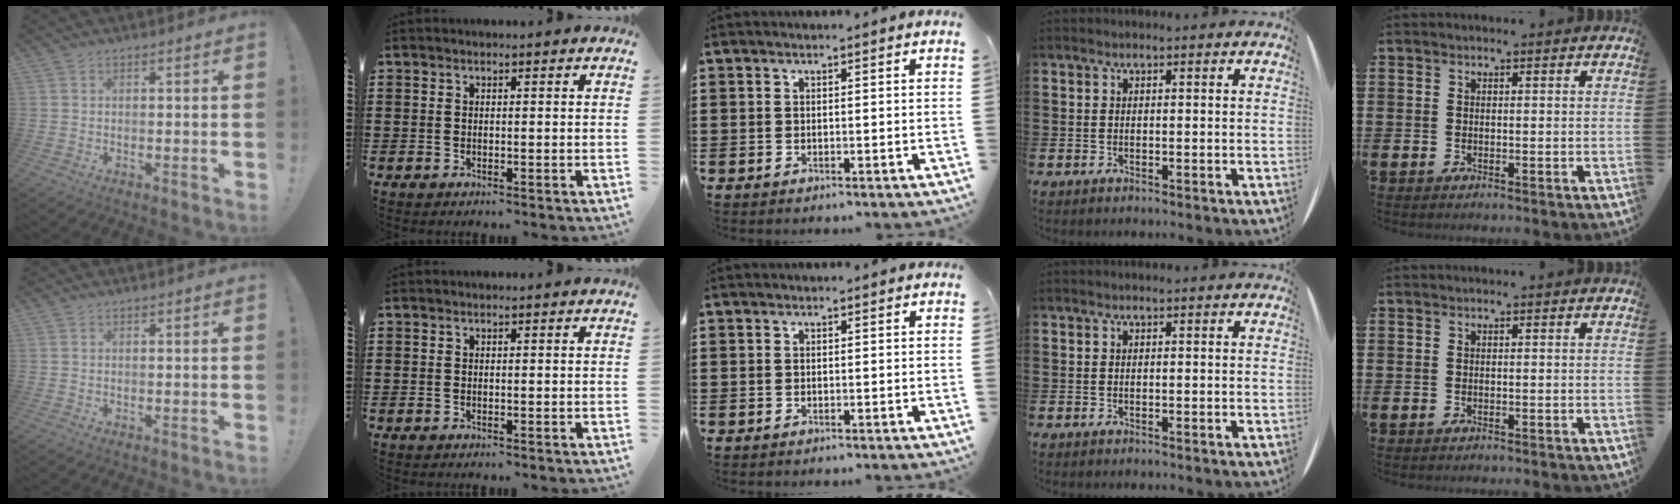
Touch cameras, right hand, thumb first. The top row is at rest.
{}